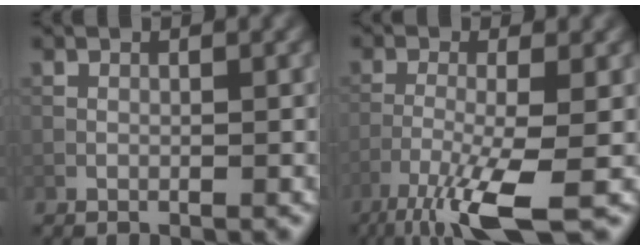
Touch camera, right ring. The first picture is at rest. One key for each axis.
{"total": 8.2, "fx": -4.7, "fy": 1.4, "fz": 6.6, "tx": -0.123, "ty": -0.010, "tz": -0.099}